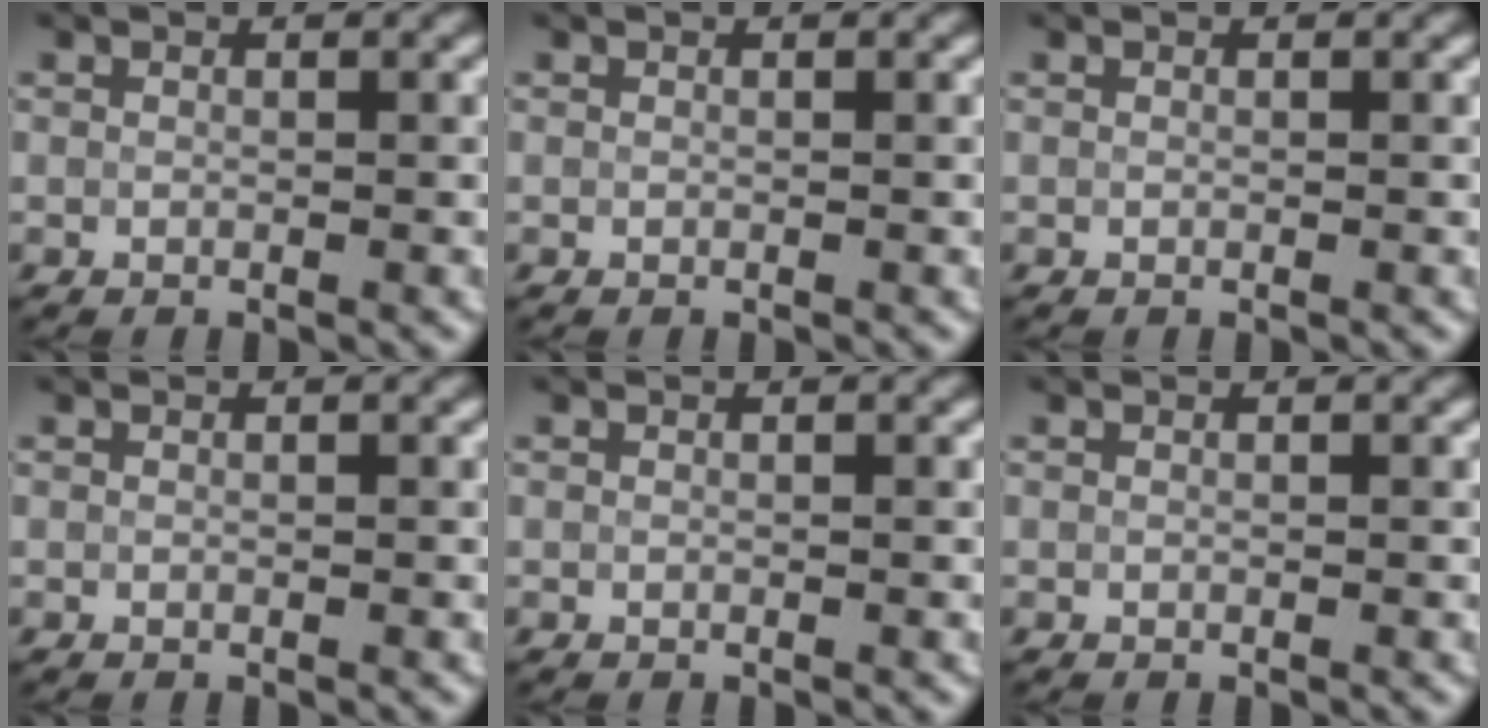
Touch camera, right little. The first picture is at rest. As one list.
[{"total": 0.0}, {"total": 0.0}, {"total": 0.0}, {"total": 0.0}, {"total": 0.0}]